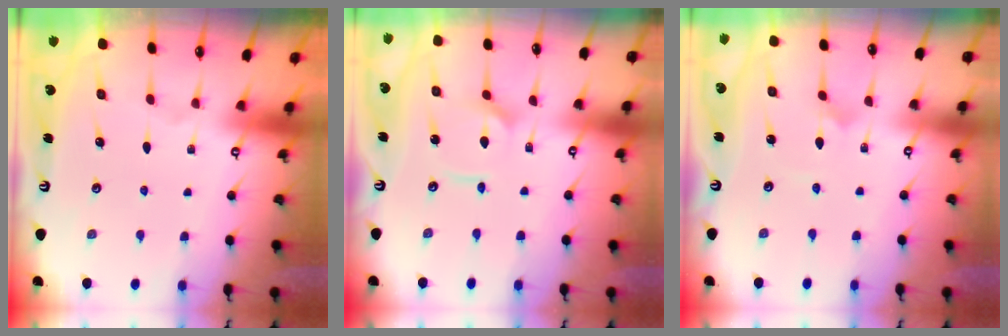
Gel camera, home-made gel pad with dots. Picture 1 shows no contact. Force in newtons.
{"total": 5.0, "press": 5.0, "slide": 0.5}
{"total": 2.1, "press": 2.1, "slide": 0.1}